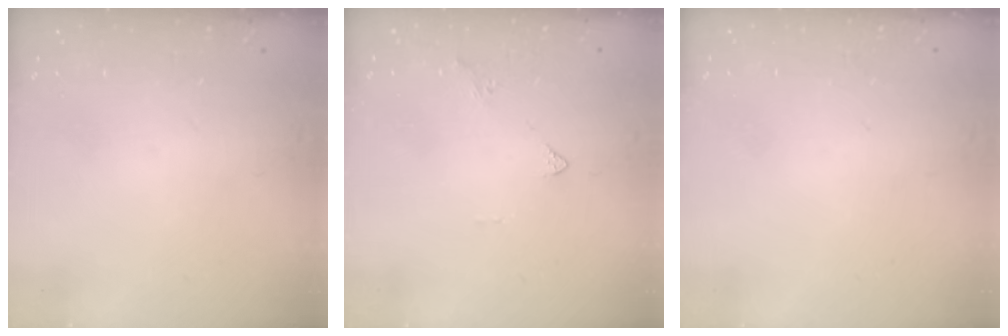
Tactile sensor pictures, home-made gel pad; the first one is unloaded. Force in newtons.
{"total": 2.0, "press": 1.9, "slide": 0.6}
{"total": 2.1, "press": 2.1, "slide": 0.2}